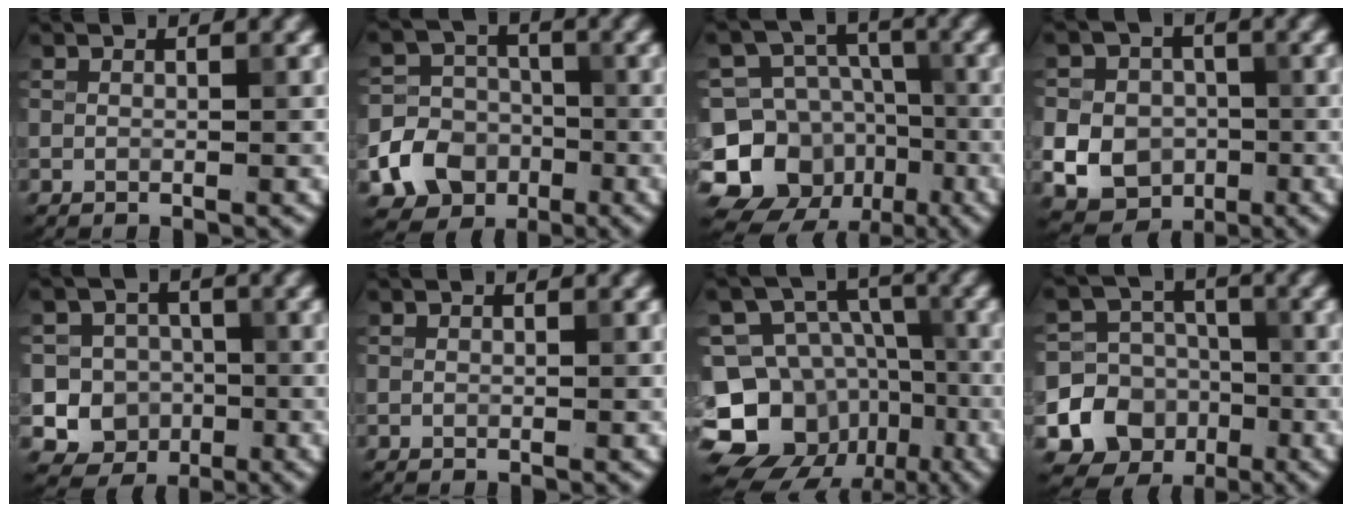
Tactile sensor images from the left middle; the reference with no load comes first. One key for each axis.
{"total": 6.3, "fx": -2.4, "fy": 5.4, "fz": 2.1, "tx": -0.018, "ty": -0.002, "tz": -0.065}
{"total": 11.8, "fx": -5.2, "fy": 10.0, "fz": 3.4, "tx": -0.070, "ty": 0.006, "tz": -0.104}
{"total": 8.8, "fx": -1.6, "fy": 8.0, "fz": 3.5, "tx": -0.059, "ty": 0.010, "tz": -0.059}
{"total": 8.0, "fx": -2.2, "fy": 7.5, "fz": 1.6, "tx": -0.016, "ty": 0.007, "tz": -0.067}
{"total": 0.0}
{"total": 14.7, "fx": -7.3, "fy": 11.9, "fz": 4.8, "tx": -0.088, "ty": -0.013, "tz": -0.126}
{"total": 11.5, "fx": -4.1, "fy": 10.5, "fz": 2.3, "tx": -0.042, "ty": -0.028, "tz": -0.081}